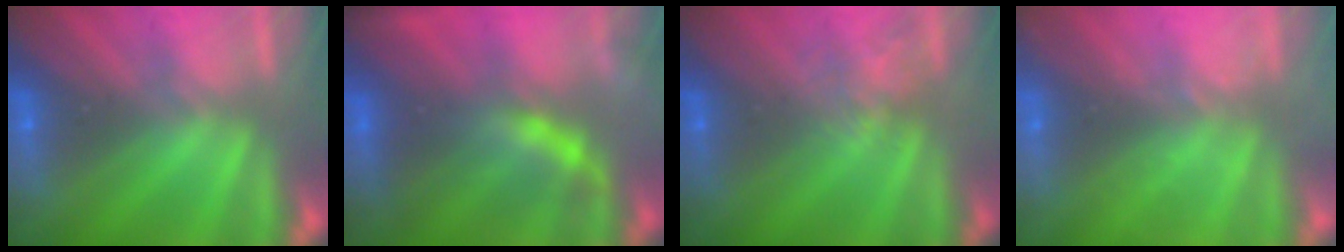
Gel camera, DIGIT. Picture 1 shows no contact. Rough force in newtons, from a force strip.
{"total": 7.3}
{"total": 2.1}
{"total": 2.3}